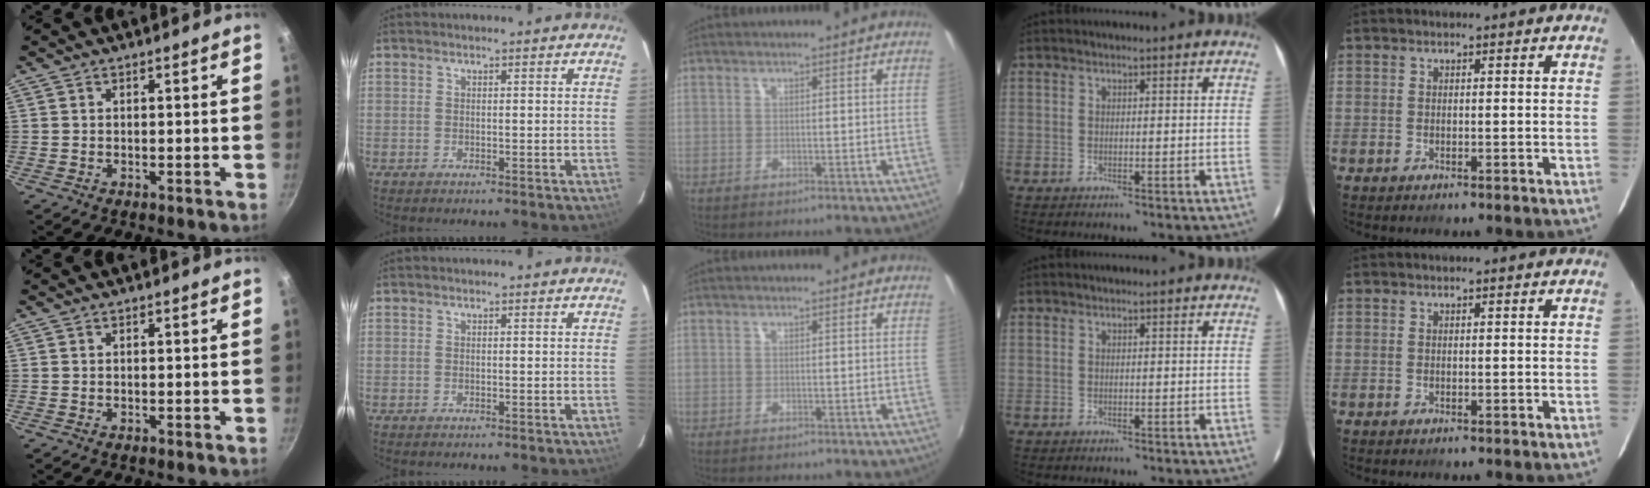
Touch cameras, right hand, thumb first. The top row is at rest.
{}